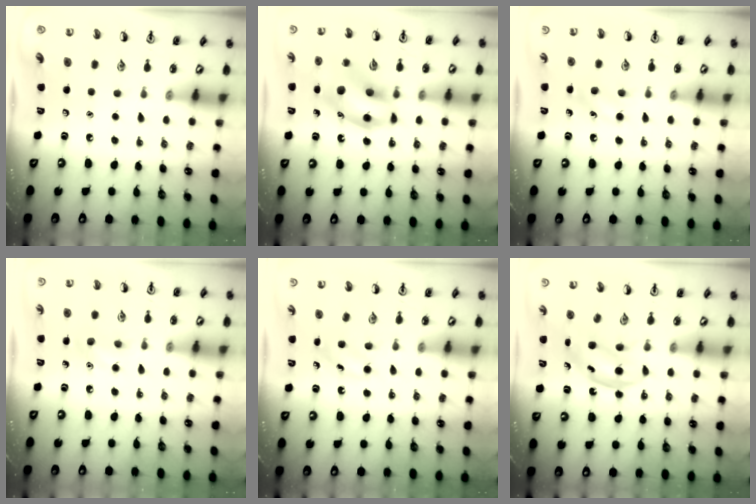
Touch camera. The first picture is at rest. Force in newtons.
{"total": 13.0, "press": 12.7, "slide": 2.4}
{"total": 6.5, "press": 6.2, "slide": 1.8}
{"total": 7.0, "press": 6.8, "slide": 1.6}
{"total": 3.9, "press": 3.6, "slide": 1.5}
{"total": 4.9, "press": 4.8, "slide": 0.7}